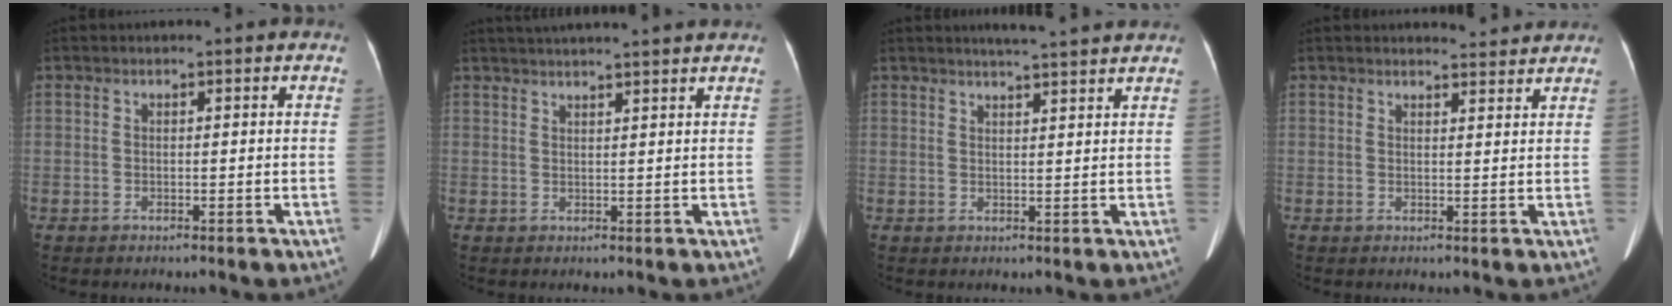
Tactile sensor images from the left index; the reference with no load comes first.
{"total": 11.3, "force": [10.2, -0.3, 4.7], "torque": [-0.077, 0.027, 0.132]}
{"total": 6.7, "force": [6.2, -0.2, 2.7], "torque": [-0.046, 0.014, 0.074]}
{"total": 3.3, "force": [3.3, 0.2, 0.0], "torque": [-0.009, -0.001, 0.039]}